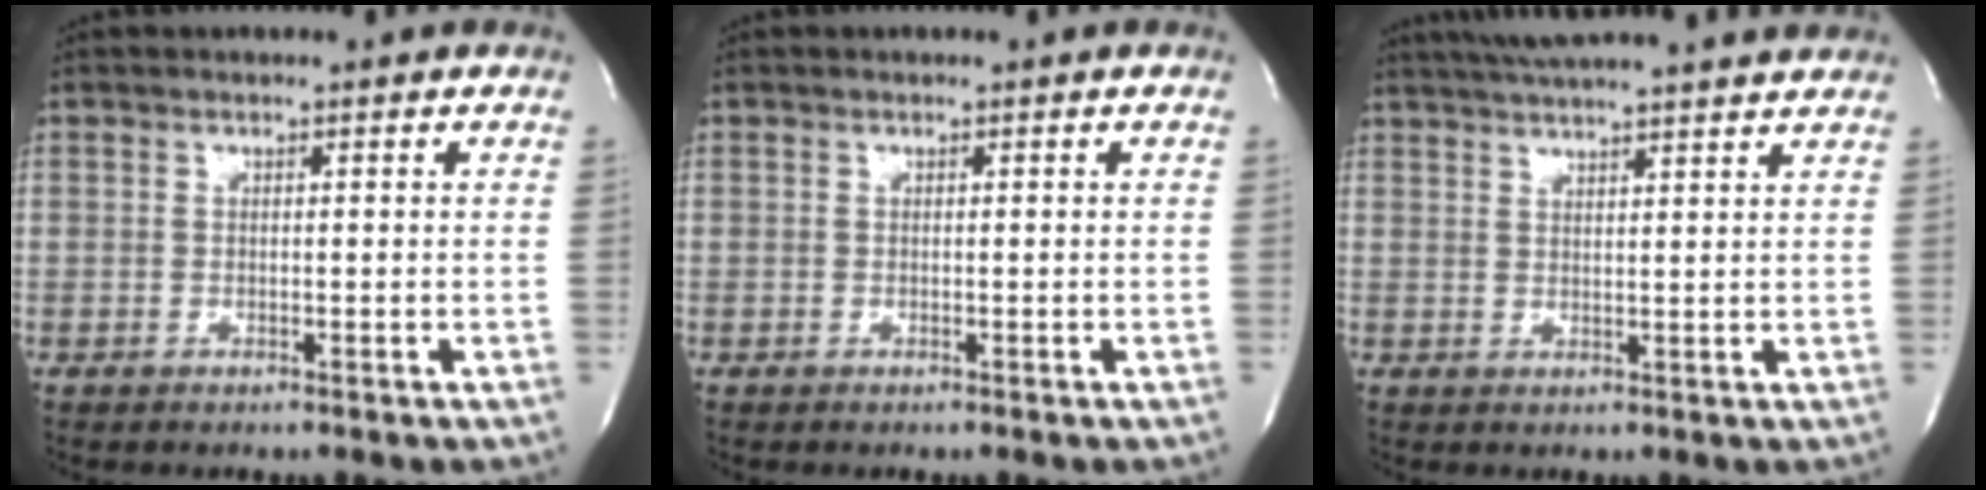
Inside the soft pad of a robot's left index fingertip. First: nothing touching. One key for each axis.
{"total": 0.0}
{"total": 16.9, "fx": 15.3, "fy": 0.8, "fz": 7.3, "tx": -0.127, "ty": 0.031, "tz": 0.207}